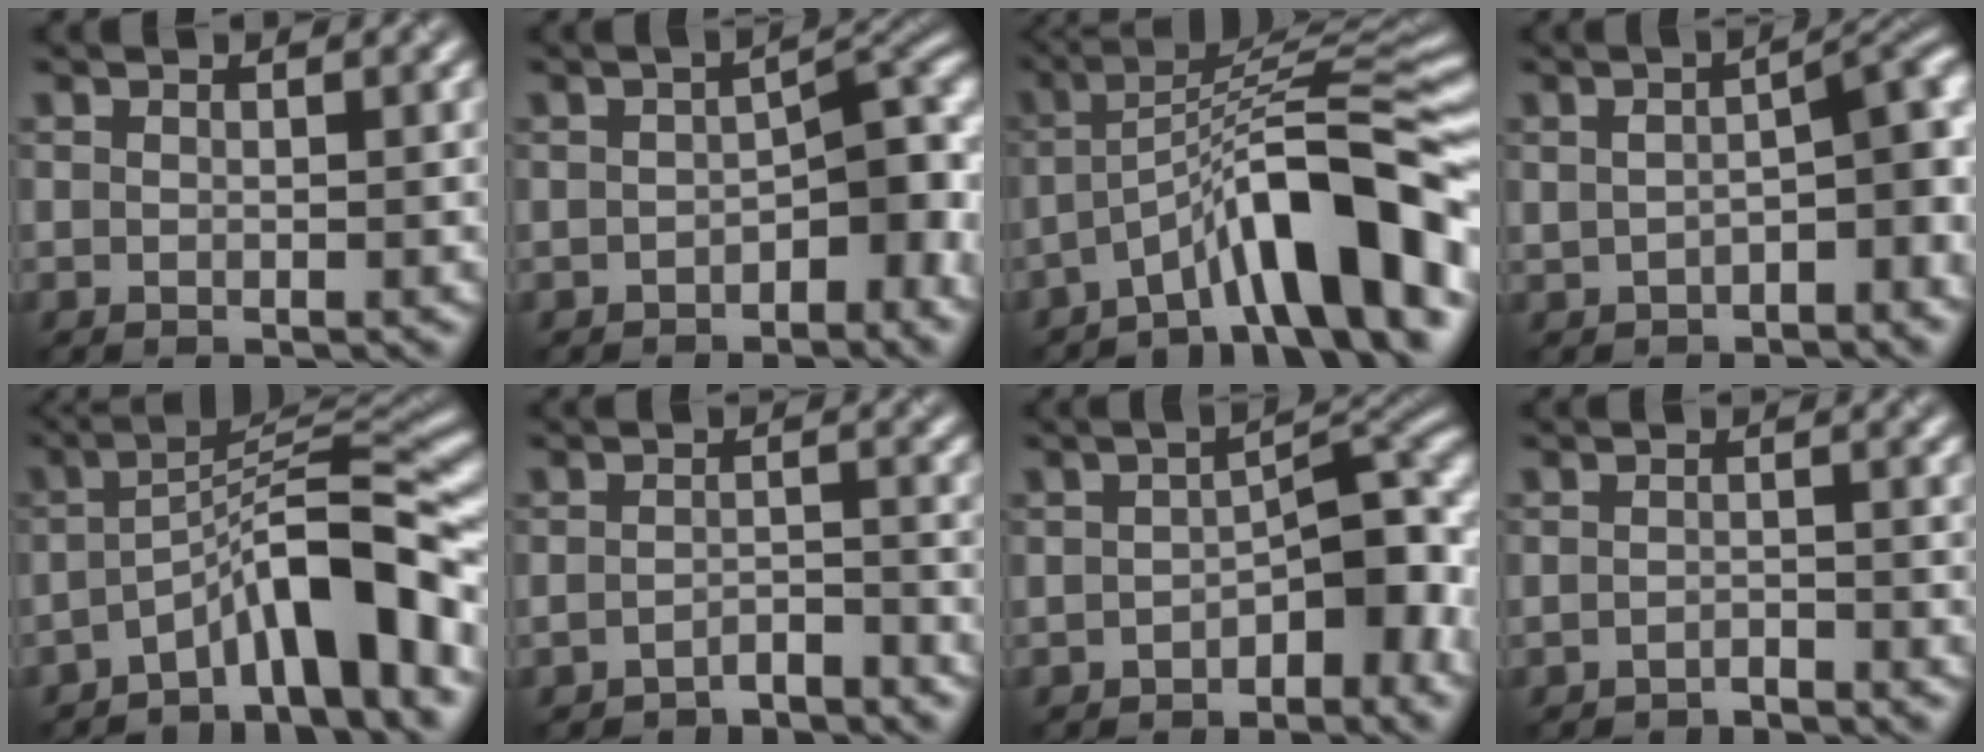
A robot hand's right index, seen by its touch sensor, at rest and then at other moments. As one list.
[{"total": 5.8, "force": [-2.4, 2.9, 4.4], "torque": [-0.040, 0.012, -0.043]}, {"total": 9.1, "force": [-5.2, 1.6, 7.3], "torque": [-0.102, 0.020, -0.093]}, {"total": 5.6, "force": [-1.4, 2.5, 4.8], "torque": [-0.058, 0.008, -0.025]}, {"total": 8.2, "force": [-4.3, 1.8, 6.8], "torque": [-0.091, 0.015, -0.081]}, {"total": 2.1, "force": [-2.0, 0.4, 0.6], "torque": [-0.007, 0.003, -0.038]}, {"total": 6.5, "force": [-2.8, 3.2, 4.9], "torque": [-0.046, 0.015, -0.053]}, {"total": 1.5, "force": [-1.5, 0.2, 0.2], "torque": [0.000, -0.001, -0.028]}]